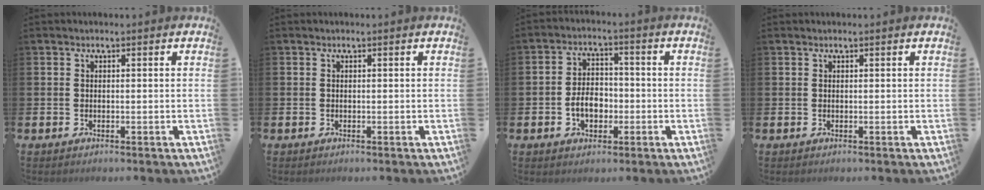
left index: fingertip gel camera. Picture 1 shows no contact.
{"total": 0.0}
{"total": 4.6, "force": [-1.4, 3.1, 3.1], "torque": [-0.040, 0.000, -0.032]}
{"total": 0.0}